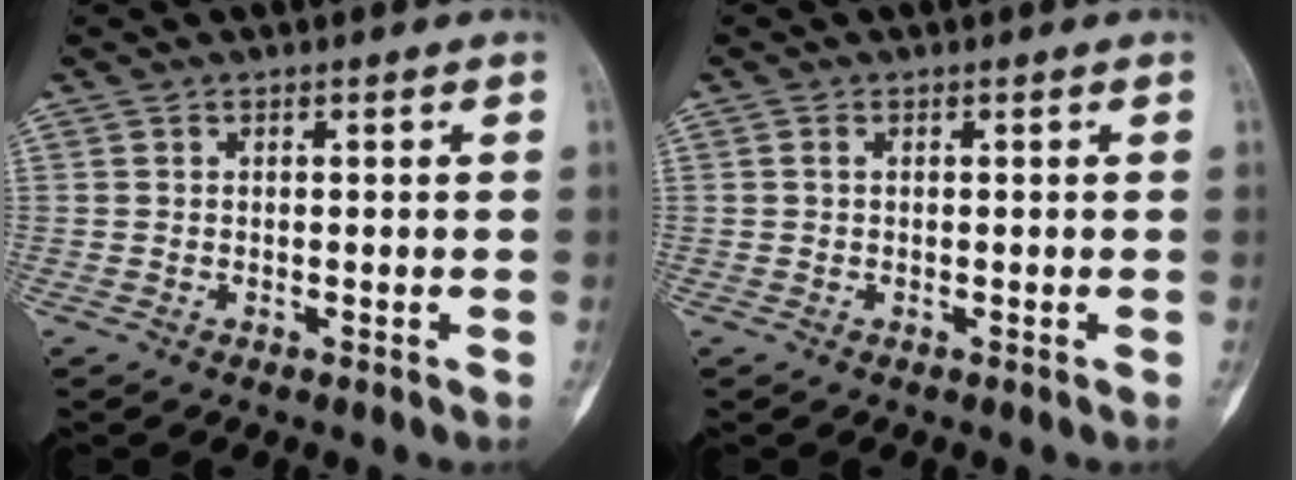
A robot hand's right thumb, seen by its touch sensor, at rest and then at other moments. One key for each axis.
{"total": 0.5, "fx": 0.0, "fy": 0.3, "fz": 0.4, "tx": -0.010, "ty": 0.000, "tz": 0.000}